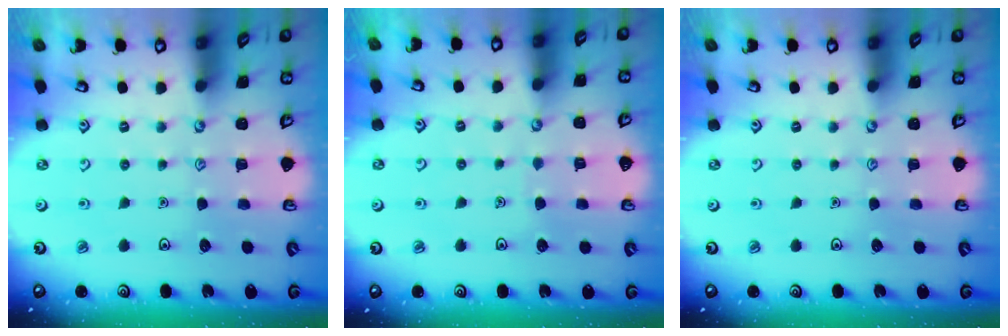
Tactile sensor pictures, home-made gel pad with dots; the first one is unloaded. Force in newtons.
{"total": 1.5, "press": 1.5, "slide": 0.2}
{"total": 0.0}